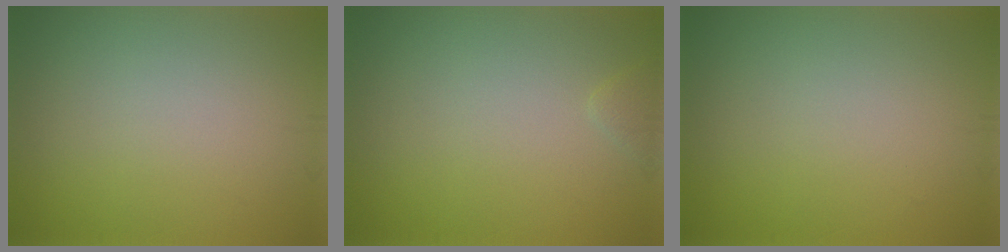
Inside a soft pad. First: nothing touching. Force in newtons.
{"total": 0.8, "press": 0.8, "slide": 0.1}
{"total": 0.0}